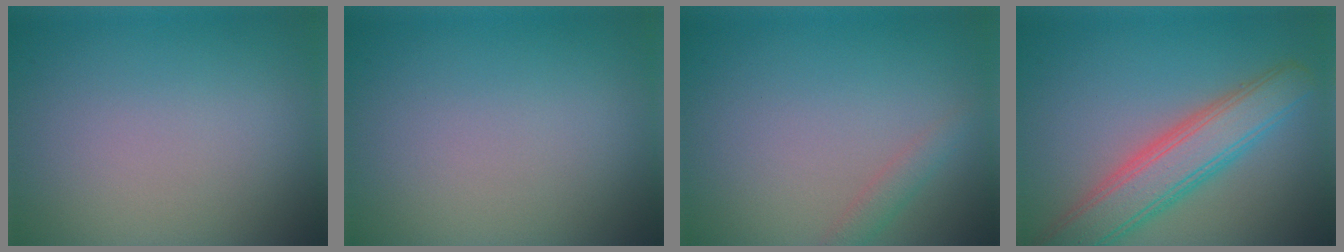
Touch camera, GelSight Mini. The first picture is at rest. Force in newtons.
{"total": 0.0}
{"total": 1.3, "press": 1.3, "slide": 0.1}
{"total": 6.0, "press": 5.9, "slide": 0.7}